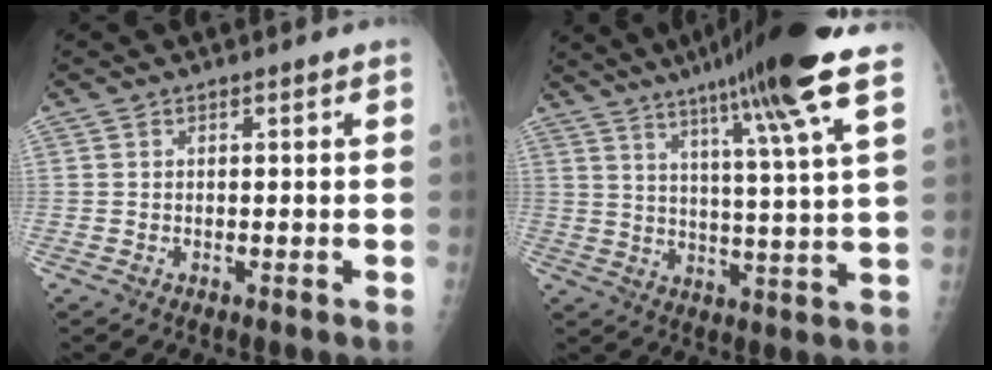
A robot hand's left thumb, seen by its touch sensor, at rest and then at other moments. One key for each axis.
{"total": 18.7, "fx": 12.0, "fy": -0.3, "fz": 14.3, "tx": -0.210, "ty": -0.042, "tz": 0.170}